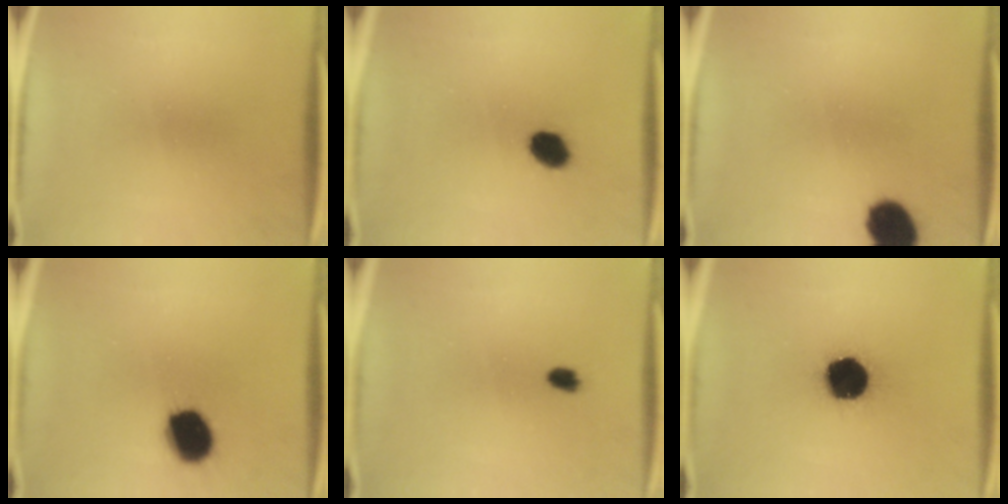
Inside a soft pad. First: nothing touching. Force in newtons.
{"total": 5.1}
{"total": 8.9}
{"total": 11.8}
{"total": 2.7}
{"total": 16.7}